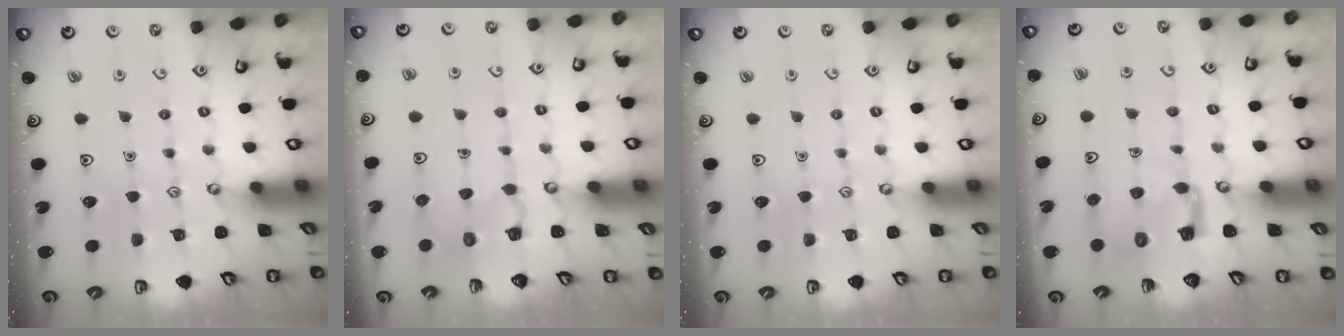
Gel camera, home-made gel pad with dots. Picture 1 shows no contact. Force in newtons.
{"total": 3.1, "press": 3.1, "slide": 0.6}
{"total": 0.0}
{"total": 3.6, "press": 3.6, "slide": 0.3}